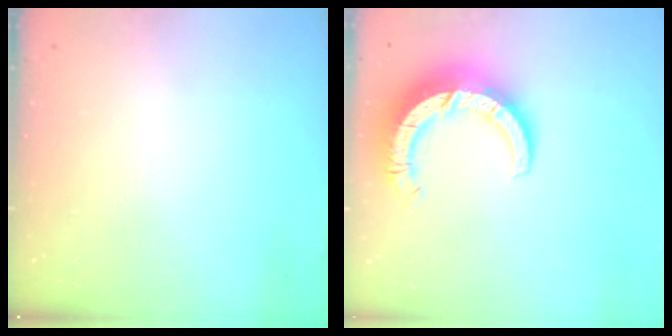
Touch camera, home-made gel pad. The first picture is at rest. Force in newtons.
{"total": 11.2, "press": 11.2, "slide": 1.1}